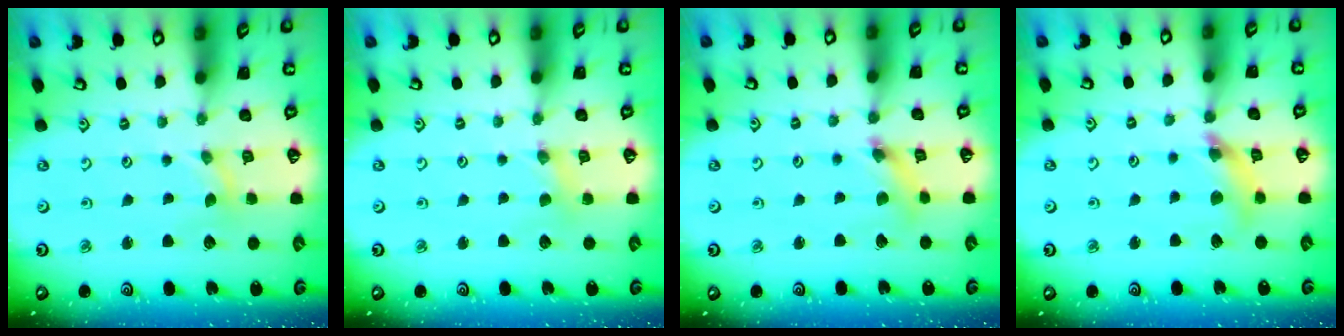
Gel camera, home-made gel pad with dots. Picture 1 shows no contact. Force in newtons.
{"total": 1.3, "press": 1.3, "slide": 0.2}
{"total": 3.6, "press": 3.6, "slide": 0.6}
{"total": 11.1, "press": 11.0, "slide": 1.3}